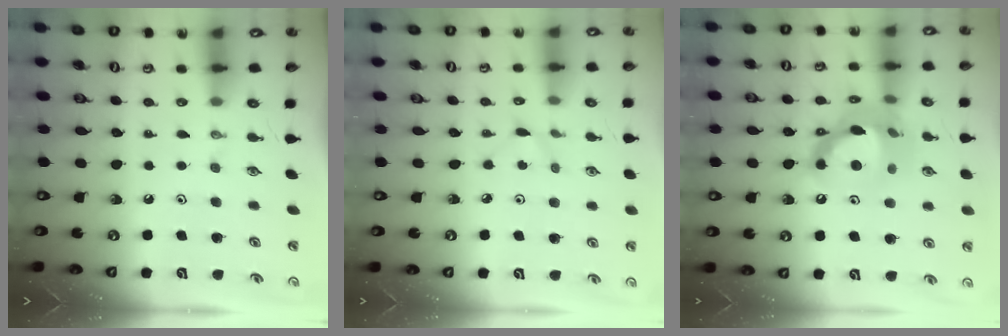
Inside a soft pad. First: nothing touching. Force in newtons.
{"total": 2.3, "press": 2.3, "slide": 0.3}
{"total": 15.9, "press": 15.9, "slide": 0.9}